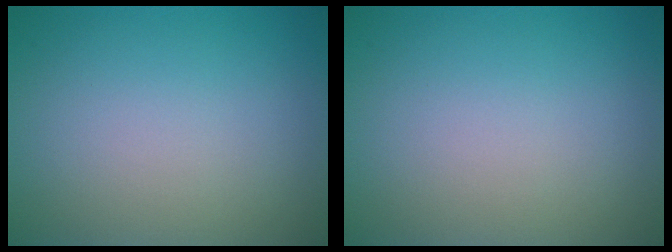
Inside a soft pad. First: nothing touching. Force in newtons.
{"total": 0.0}